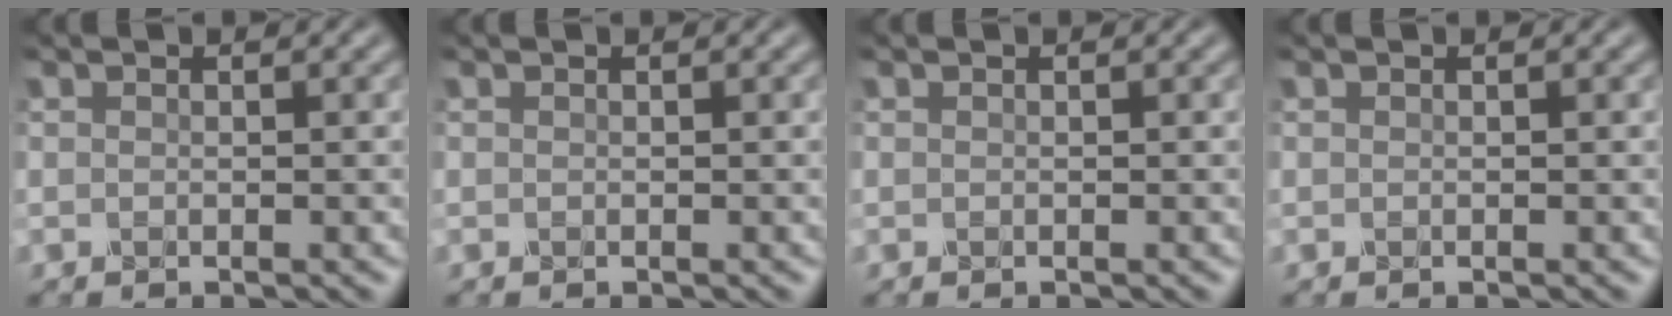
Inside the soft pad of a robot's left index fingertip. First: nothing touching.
{"total": 0.0}
{"total": 0.0}
{"total": 0.0}